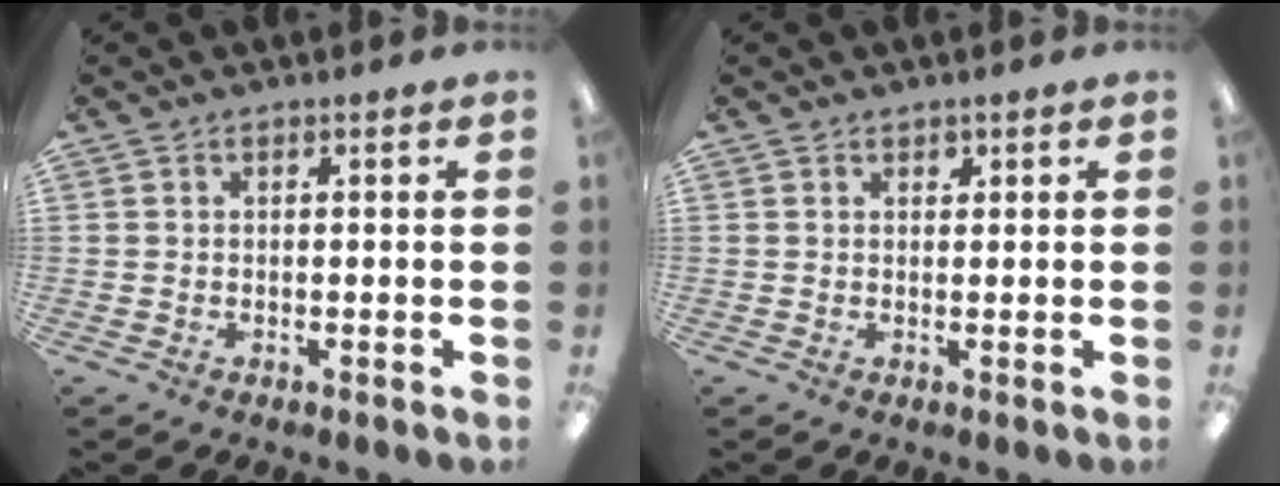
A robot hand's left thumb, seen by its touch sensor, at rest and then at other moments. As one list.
[{"total": 0.9, "force": [0.7, 0.4, 0.2], "torque": [0.003, -0.002, 0.012]}]